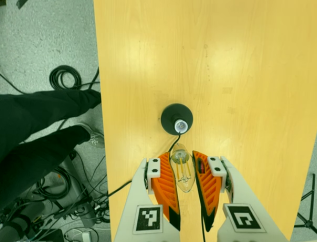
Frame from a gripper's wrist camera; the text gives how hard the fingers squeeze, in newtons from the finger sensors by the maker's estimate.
{"total": 21.9, "left": 25.1, "right": 18.7}